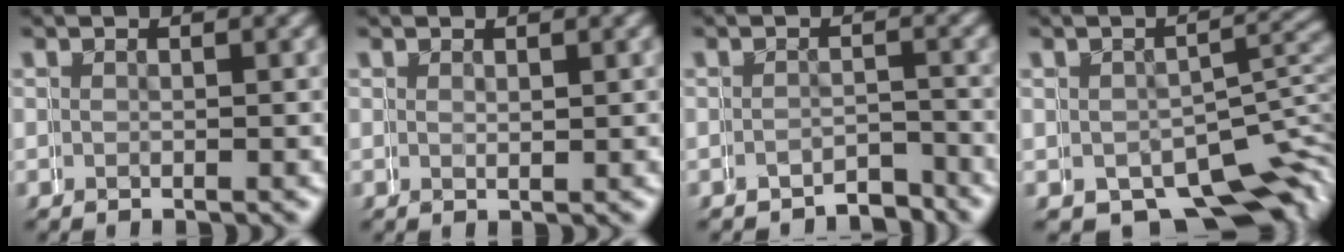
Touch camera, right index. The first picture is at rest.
{"total": 0.6, "force": [0.6, 0.0, -0.1], "torque": [0.005, 0.001, 0.011]}
{"total": 2.6, "force": [-2.4, 0.8, -0.3], "torque": [0.012, -0.006, -0.043]}
{"total": 8.4, "force": [-3.5, 5.4, 5.3], "torque": [-0.058, -0.025, -0.044]}